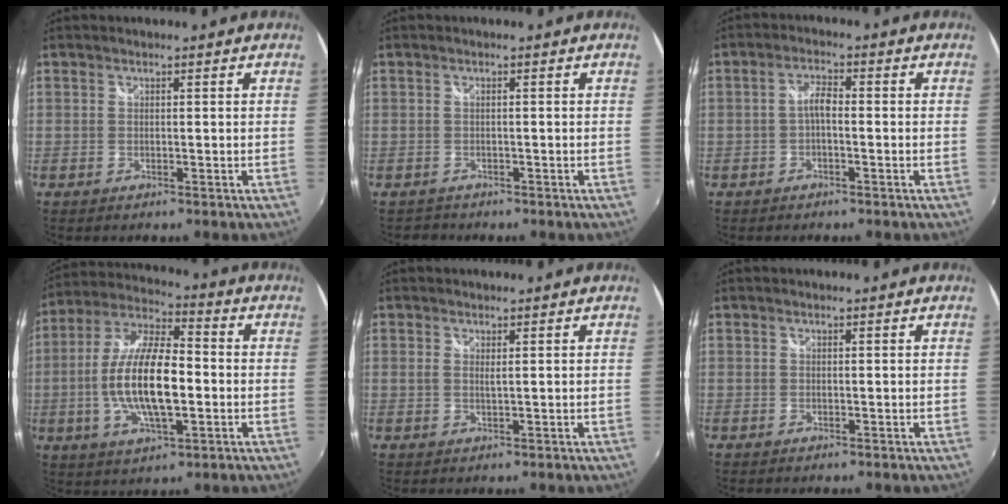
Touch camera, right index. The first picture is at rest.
{"total": 1.4, "force": [-1.2, 0.8, -0.1], "torque": [-0.003, -0.001, -0.018]}
{"total": 2.6, "force": [-0.8, 0.9, 2.3], "torque": [-0.049, 0.008, -0.017]}
{"total": 15.6, "force": [-2.3, 5.5, 14.4], "torque": [-0.287, 0.002, -0.045]}
{"total": 1.0, "force": [0.5, 0.0, 0.8], "torque": [-0.017, 0.000, 0.008]}
{"total": 0.0}